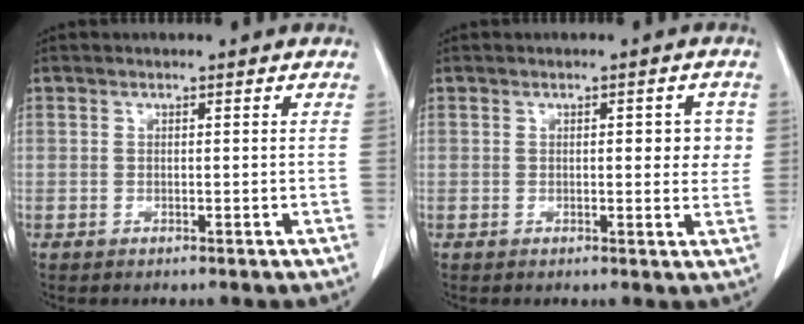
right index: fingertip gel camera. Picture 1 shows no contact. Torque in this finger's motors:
{"motor_torque": [-0.05, -0.05, -0.03, 0.00]}